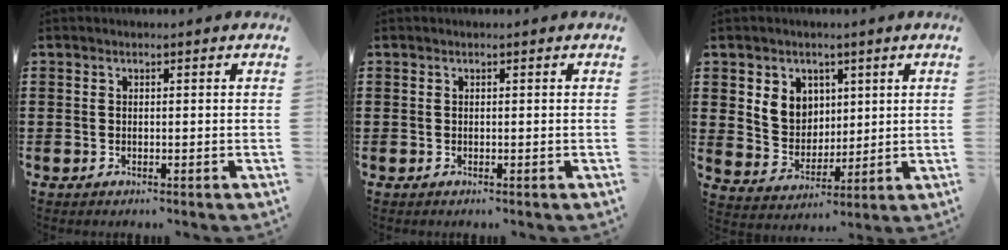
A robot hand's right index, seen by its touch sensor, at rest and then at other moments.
{"total": 0.0}
{"total": 5.9, "force": [2.3, 5.2, 1.4], "torque": [-0.047, 0.010, 0.042]}